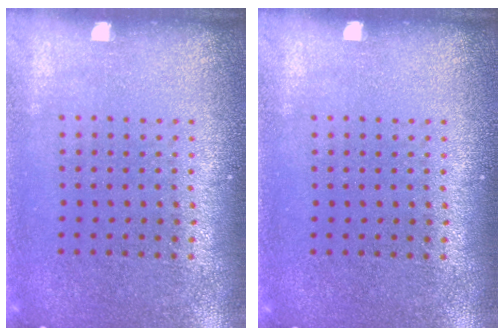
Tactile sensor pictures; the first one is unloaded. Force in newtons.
{"total": 0.0}